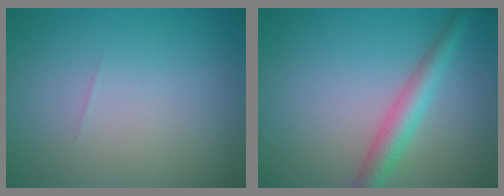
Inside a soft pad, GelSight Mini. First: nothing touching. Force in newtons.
{"total": 3.2, "press": 3.2, "slide": 0.0}